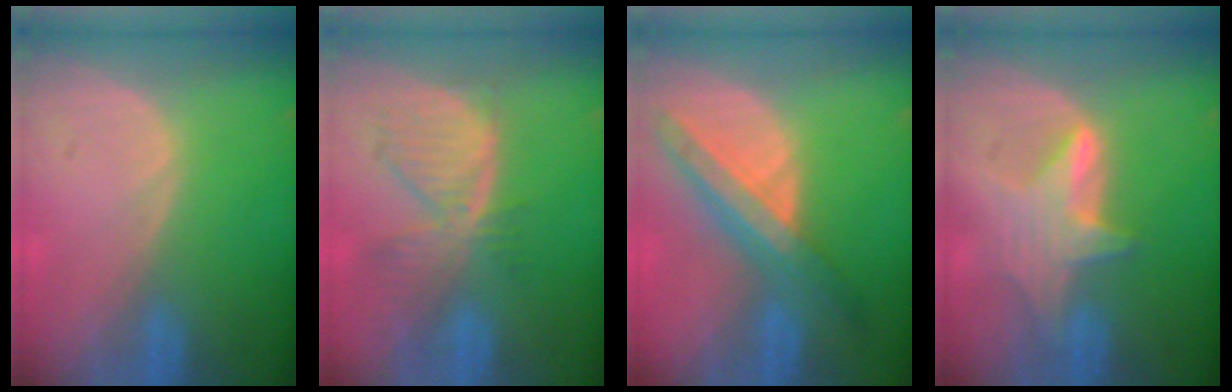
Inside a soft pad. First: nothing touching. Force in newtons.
{"total": 7.7, "press": 6.8, "slide": 3.4}
{"total": 8.5, "press": 7.5, "slide": 3.9}
{"total": 6.0, "press": 5.9, "slide": 0.9}